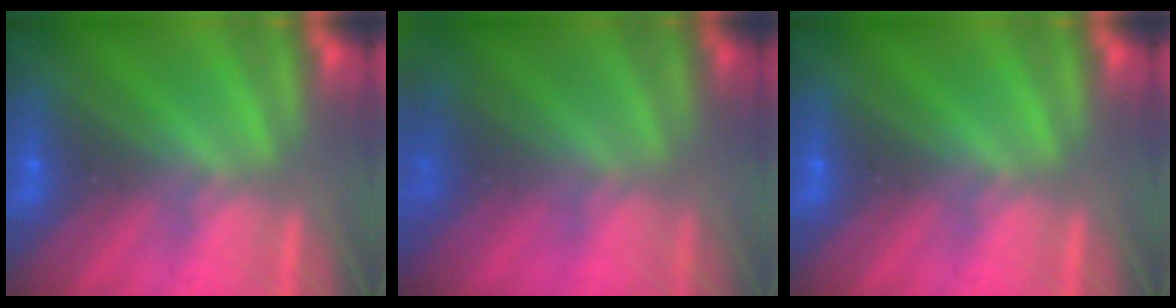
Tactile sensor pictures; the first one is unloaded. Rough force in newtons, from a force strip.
{"total": 9.7}
{"total": 0.0}